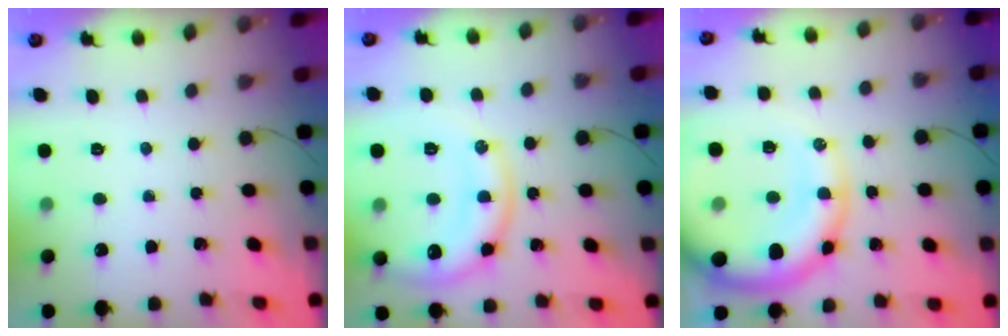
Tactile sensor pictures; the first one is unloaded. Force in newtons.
{"total": 13.7, "press": 13.6, "slide": 1.9}
{"total": 19.6, "press": 19.2, "slide": 3.7}